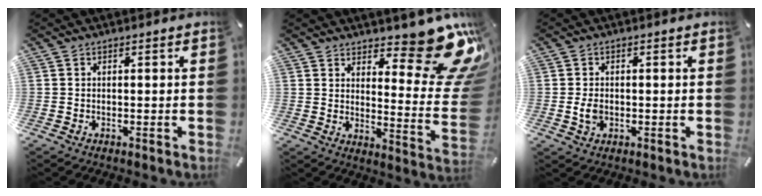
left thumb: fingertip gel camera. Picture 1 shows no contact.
{"total": 16.5, "force": [11.6, 6.9, 9.5], "torque": [-0.101, -0.107, 0.198]}
{"total": 3.3, "force": [-0.3, 2.4, 2.3], "torque": [-0.040, 0.000, -0.009]}